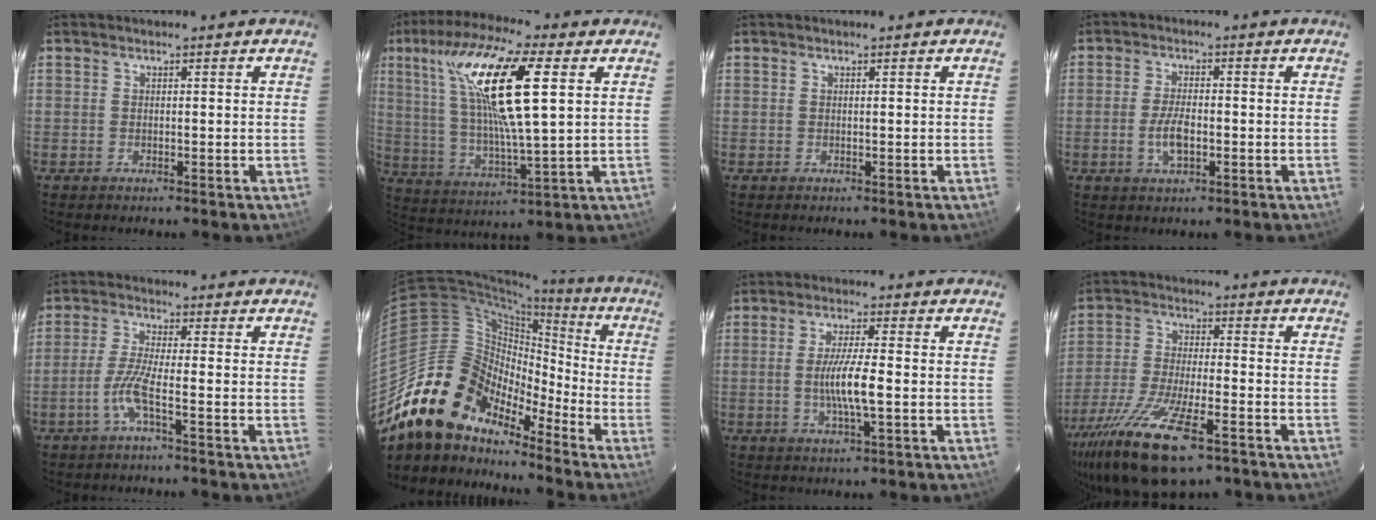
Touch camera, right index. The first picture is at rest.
{"total": 18.9, "force": [6.5, 3.8, 17.3], "torque": [-0.327, 0.011, 0.123]}
{"total": 0.0}
{"total": 5.2, "force": [-1.4, 2.2, 4.5], "torque": [-0.091, -0.002, -0.025]}
{"total": 4.9, "force": [-2.4, -0.5, 4.2], "torque": [-0.098, -0.002, -0.047]}
{"total": 17.1, "force": [-13.6, 8.6, 5.8], "torque": [-0.113, 0.026, -0.260]}
{"total": 7.1, "force": [-1.1, 0.5, 7.0], "torque": [-0.127, -0.008, -0.020]}
{"total": 18.1, "force": [-11.2, 5.4, 13.2], "torque": [-0.269, -0.057, -0.205]}